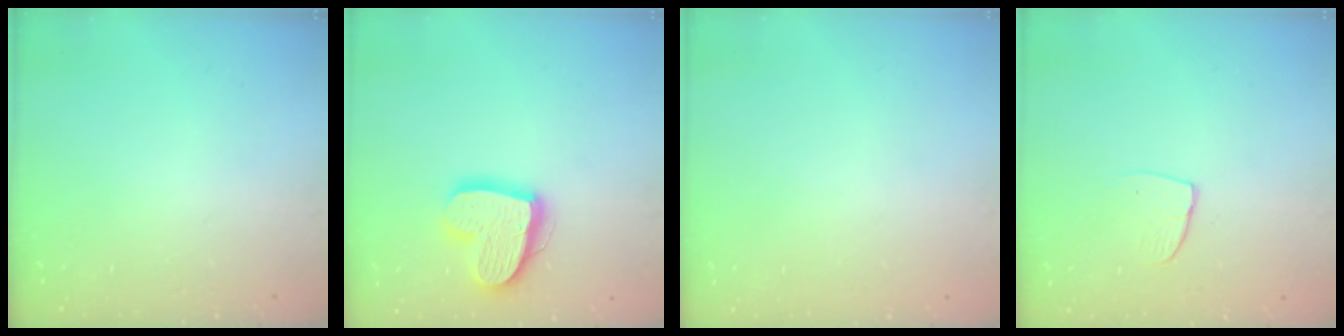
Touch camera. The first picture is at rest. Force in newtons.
{"total": 16.0, "press": 16.0, "slide": 1.5}
{"total": 0.0}
{"total": 4.3, "press": 4.3, "slide": 0.3}